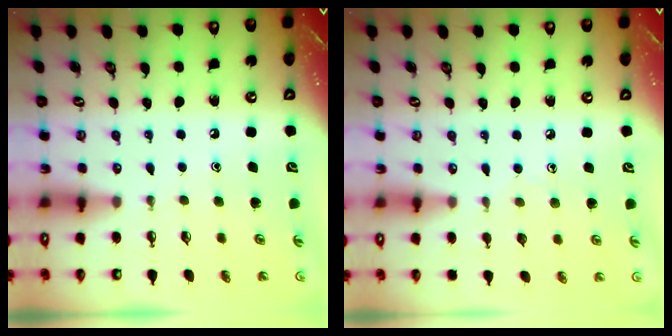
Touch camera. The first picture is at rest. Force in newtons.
{"total": 4.7, "press": 4.7, "slide": 0.5}